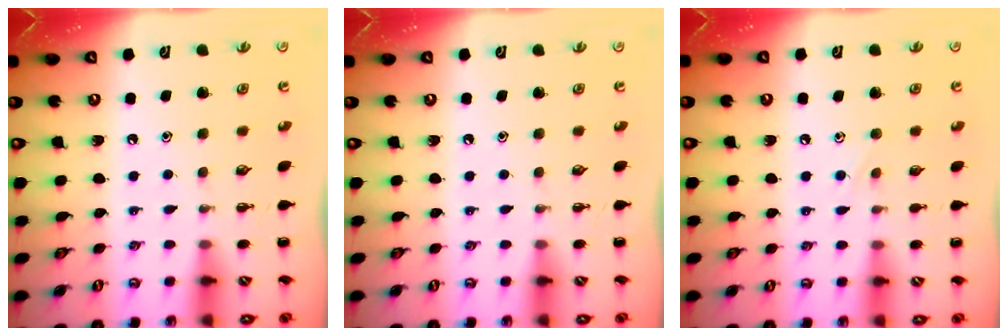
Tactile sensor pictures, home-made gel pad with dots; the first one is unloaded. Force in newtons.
{"total": 0.0}
{"total": 4.1, "press": 3.9, "slide": 1.1}